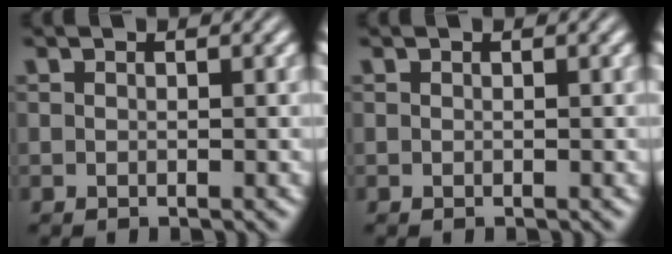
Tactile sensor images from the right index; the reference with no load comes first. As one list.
[{"total": 0.0}]